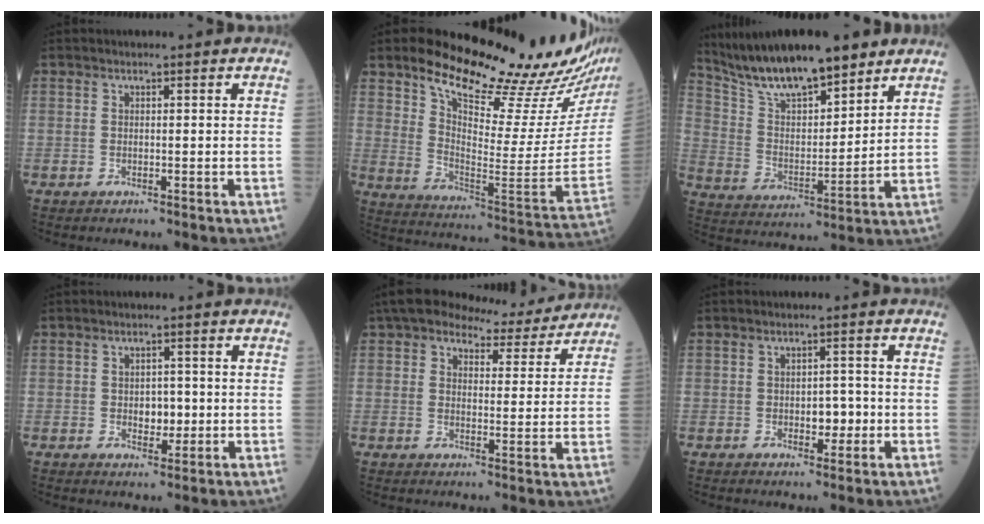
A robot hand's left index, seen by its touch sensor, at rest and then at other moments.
{"total": 25.8, "force": [21.4, 2.0, 14.3], "torque": [-0.227, -0.084, 0.295]}
{"total": 15.7, "force": [12.9, 3.2, 8.2], "torque": [-0.151, 0.007, 0.236]}
{"total": 3.2, "force": [-0.5, 2.1, 2.3], "torque": [-0.030, 0.000, -0.006]}
{"total": 11.3, "force": [10.2, 3.1, 3.8], "torque": [-0.050, 0.012, 0.132]}
{"total": 3.3, "force": [-1.0, 1.8, 2.6], "torque": [-0.029, 0.001, -0.012]}